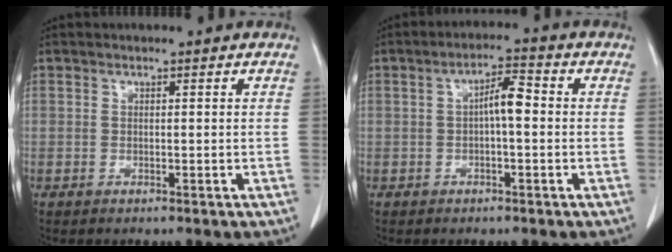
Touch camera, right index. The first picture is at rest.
{"total": 4.2, "force": [0.0, 0.9, 4.1], "torque": [-0.070, 0.014, -0.002]}